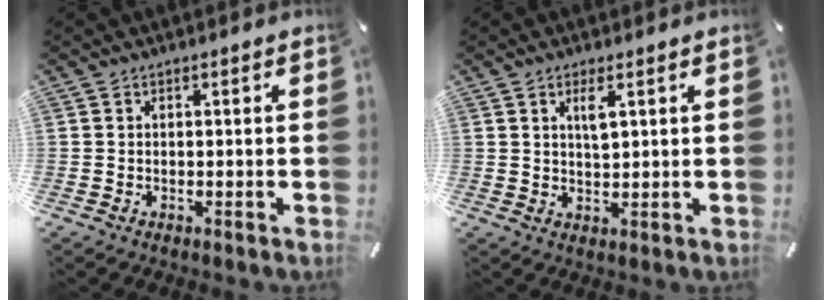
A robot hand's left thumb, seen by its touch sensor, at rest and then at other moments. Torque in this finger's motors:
{"motor_torque": [0.00, -0.38, 0.19, 0.12, 0.00]}